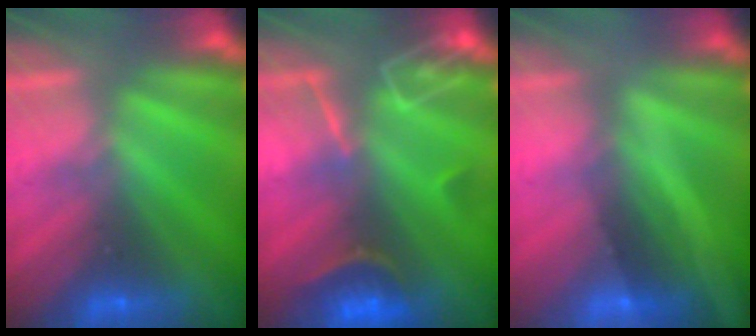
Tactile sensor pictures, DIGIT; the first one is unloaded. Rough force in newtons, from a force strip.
{"total": 7.2}
{"total": 2.1}